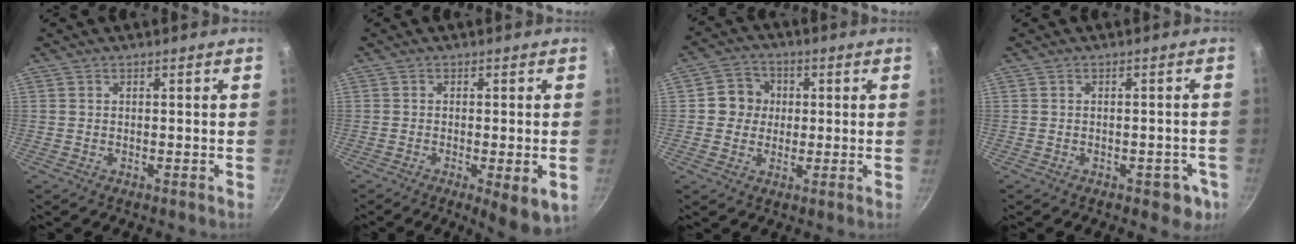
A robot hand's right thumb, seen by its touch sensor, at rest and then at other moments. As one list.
[{"total": 7.5, "force": [-2.7, 1.8, 6.7], "torque": [-0.092, -0.012, -0.037]}, {"total": 6.7, "force": [0.4, 6.3, 2.3], "torque": [-0.005, 0.009, -0.002]}, {"total": 4.2, "force": [-2.3, 2.2, 2.8], "torque": [-0.013, 0.014, -0.024]}]